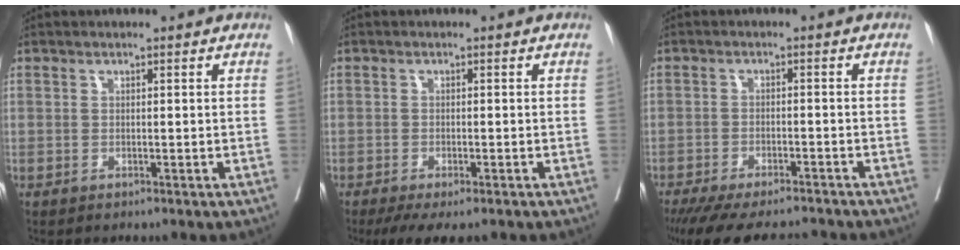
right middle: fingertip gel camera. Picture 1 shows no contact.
{"total": 5.9, "force": [-4.3, 1.8, 3.6], "torque": [-0.050, -0.012, -0.068]}
{"total": 13.7, "force": [-12.2, 2.6, 5.7], "torque": [-0.116, -0.023, -0.174]}